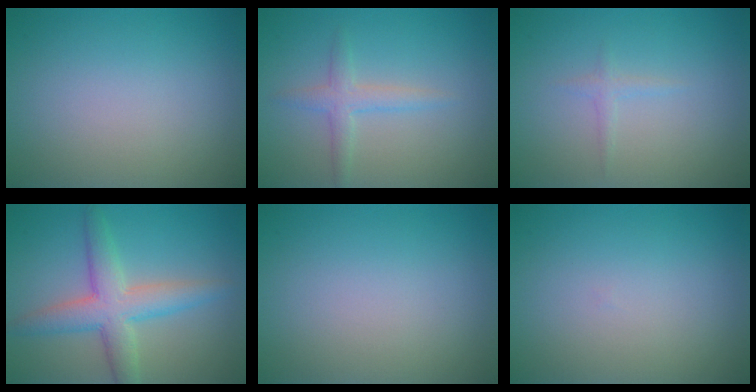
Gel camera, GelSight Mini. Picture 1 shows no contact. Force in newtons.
{"total": 2.1, "press": 2.1, "slide": 0.1}
{"total": 0.8, "press": 0.8, "slide": 0.1}
{"total": 5.0, "press": 5.0, "slide": 0.1}
{"total": 0.0}
{"total": 0.0}